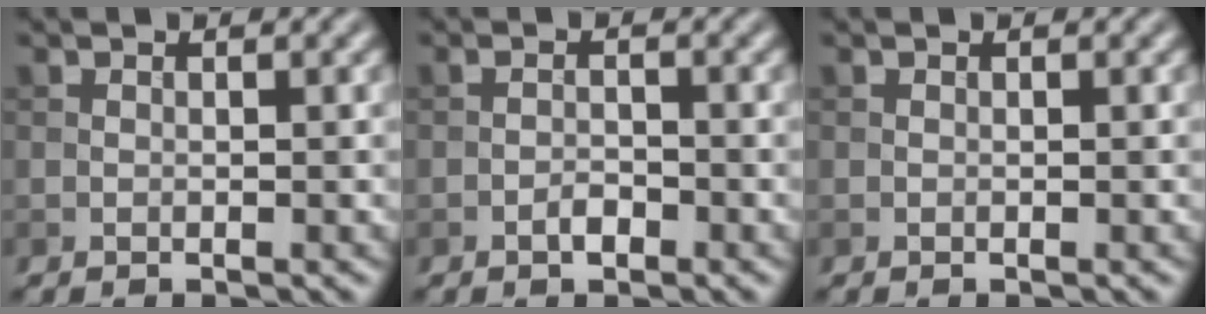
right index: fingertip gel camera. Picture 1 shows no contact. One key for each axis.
{"total": 1.4, "fx": -0.8, "fy": 0.6, "fz": 1.0, "tx": -0.018, "ty": 0.002, "tz": -0.017}
{"total": 0.0}